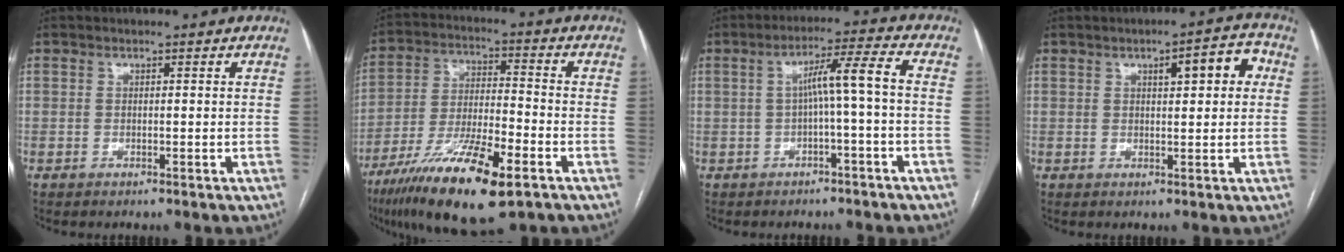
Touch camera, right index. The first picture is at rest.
{"total": 17.2, "force": [-9.9, 3.0, 13.7], "torque": [-0.259, -0.034, -0.172]}
{"total": 6.3, "force": [-0.6, -0.5, 6.2], "torque": [-0.102, 0.026, -0.005]}
{"total": 6.0, "force": [1.7, 1.5, 5.6], "torque": [-0.077, 0.020, 0.021]}